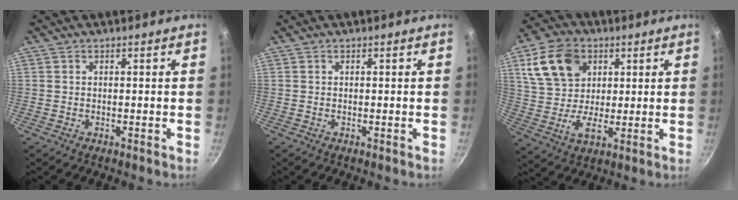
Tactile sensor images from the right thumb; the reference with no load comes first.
{"total": 0.0}
{"total": 14.5, "force": [5.4, 10.6, 8.2], "torque": [-0.128, 0.000, 0.100]}